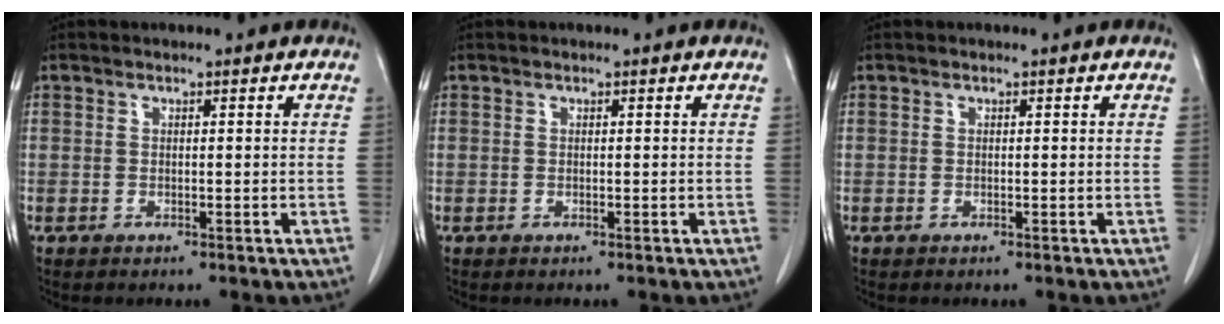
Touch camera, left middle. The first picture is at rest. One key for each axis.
{"total": 0.0}
{"total": 0.0}